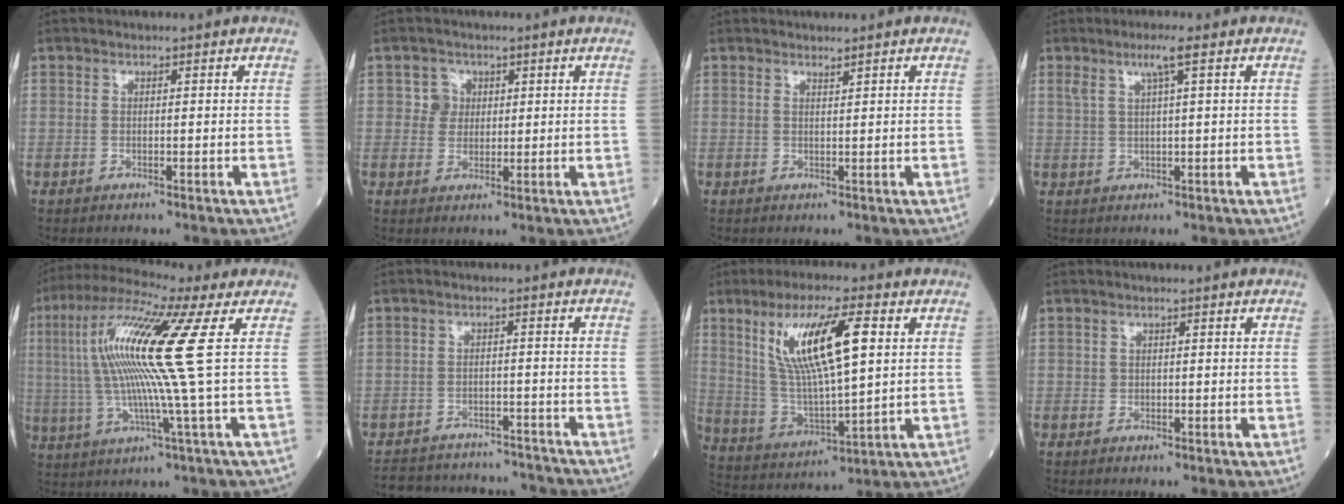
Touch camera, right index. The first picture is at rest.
{"total": 2.7, "force": [0.9, 2.6, 0.0], "torque": [0.006, 0.003, 0.013]}
{"total": 0.6, "force": [0.5, -0.1, 0.1], "torque": [-0.014, -0.006, 0.014]}
{"total": 3.0, "force": [1.6, -0.4, 2.5], "torque": [-0.055, 0.007, 0.034]}
{"total": 15.1, "force": [2.6, -1.4, 14.8], "torque": [-0.299, 0.016, 0.043]}
{"total": 13.6, "force": [-12.9, 3.4, 2.5], "torque": [-0.047, 0.019, -0.170]}
{"total": 14.4, "force": [5.0, 2.5, 13.2], "torque": [-0.263, 0.008, 0.101]}
{"total": 0.0}